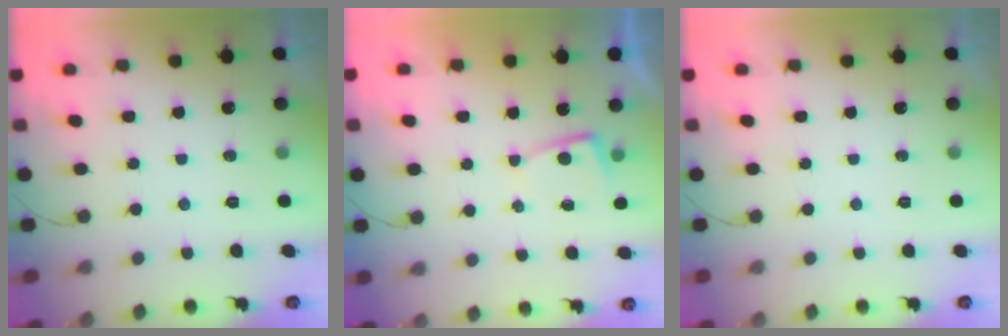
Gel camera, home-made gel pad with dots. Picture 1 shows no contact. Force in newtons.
{"total": 2.7, "press": 2.7, "slide": 0.3}
{"total": 0.0}